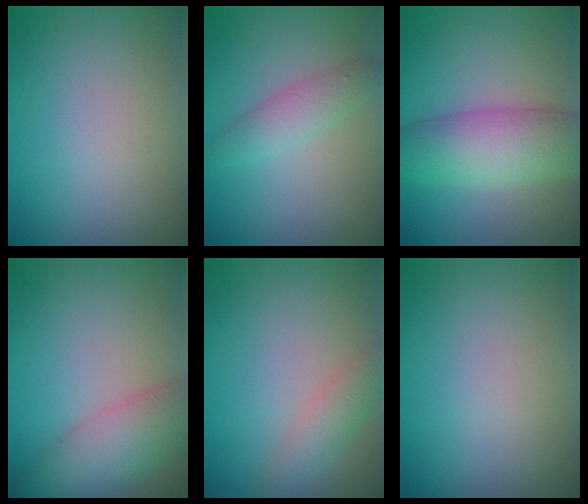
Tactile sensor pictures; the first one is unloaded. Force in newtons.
{"total": 2.4, "press": 2.4, "slide": 0.1}
{"total": 6.7, "press": 6.7, "slide": 0.1}
{"total": 5.6, "press": 5.6, "slide": 0.3}
{"total": 2.3, "press": 2.3, "slide": 0.0}
{"total": 0.0}